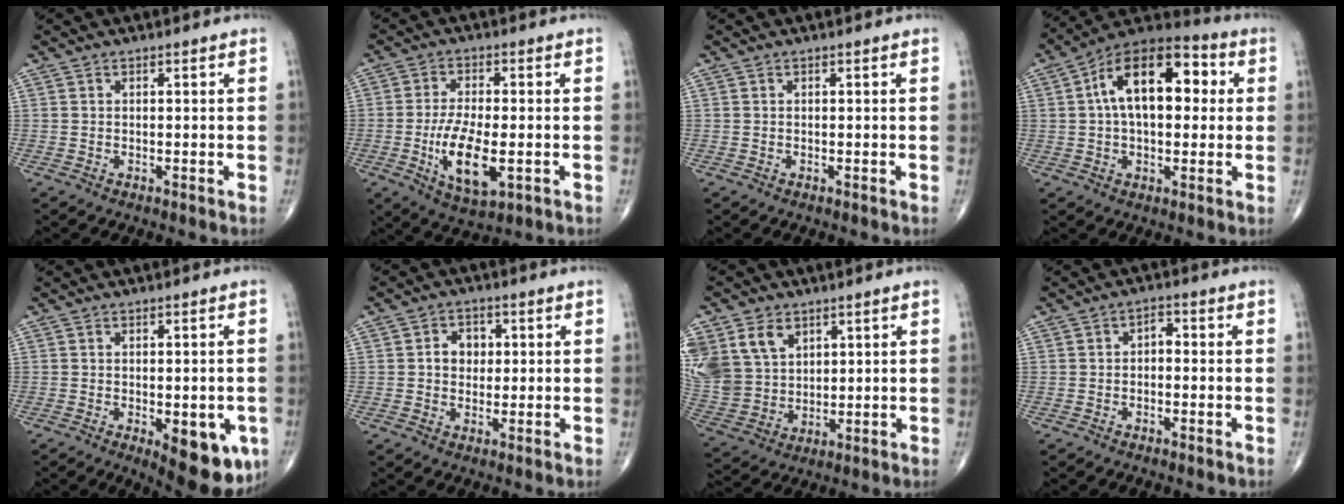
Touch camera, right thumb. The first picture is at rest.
{"total": 11.1, "force": [-2.6, 4.6, 9.8], "torque": [-0.179, -0.008, -0.040]}
{"total": 0.0}
{"total": 17.6, "force": [3.2, 9.7, 14.4], "torque": [-0.208, 0.034, 0.041]}
{"total": 12.0, "force": [-4.2, 5.1, 10.0], "torque": [-0.108, -0.008, -0.043]}
{"total": 5.7, "force": [0.9, 4.6, 3.2], "torque": [-0.025, 0.004, 0.011]}
{"total": 17.3, "force": [6.8, 13.1, 8.9], "torque": [-0.205, 0.004, 0.154]}
{"total": 2.3, "force": [-0.4, 1.5, 1.8], "torque": [-0.016, 0.013, -0.013]}